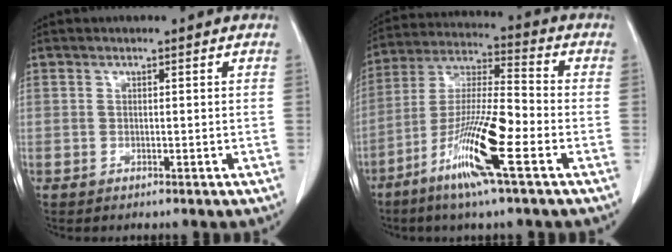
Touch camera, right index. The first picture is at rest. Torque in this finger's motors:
{"motor_torque": [1.99, -0.13, 0.37, 0.20]}